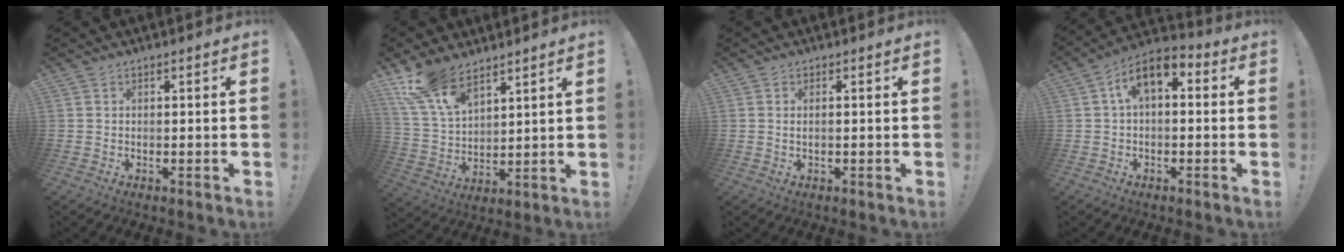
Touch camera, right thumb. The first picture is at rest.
{"total": 13.1, "force": [9.8, 5.9, 6.5], "torque": [-0.132, -0.052, 0.188]}
{"total": 1.1, "force": [0.4, 0.2, 1.0], "torque": [-0.013, -0.002, 0.006]}
{"total": 8.3, "force": [2.4, 4.3, 6.7], "torque": [-0.117, 0.003, 0.048]}